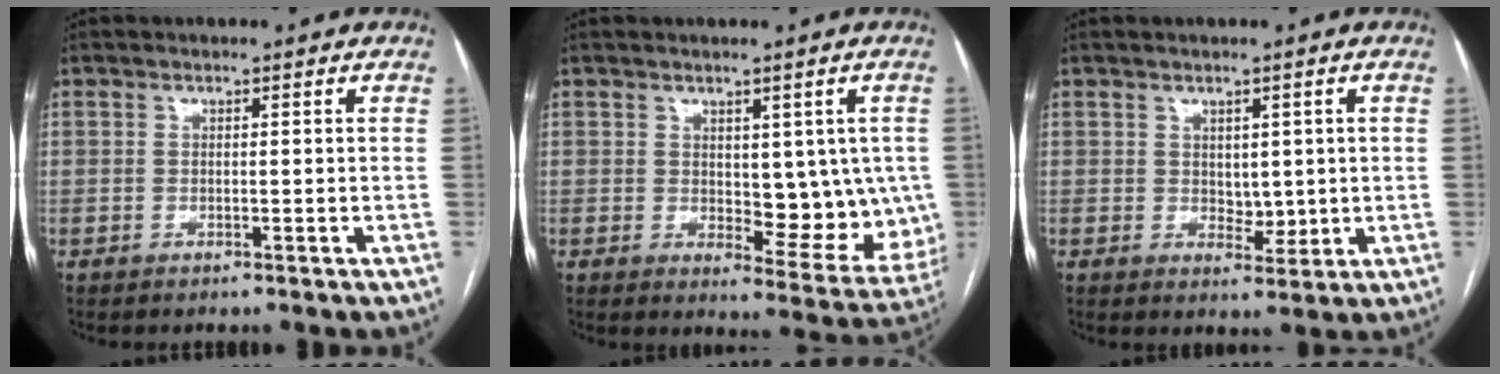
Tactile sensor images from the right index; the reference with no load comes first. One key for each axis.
{"total": 9.8, "fx": 0.7, "fy": 4.9, "fz": 8.5, "tx": -0.083, "ty": -0.005, "tz": 0.022}
{"total": 3.3, "fx": 0.4, "fy": 2.2, "fz": 2.4, "tx": -0.033, "ty": -0.001, "tz": 0.016}